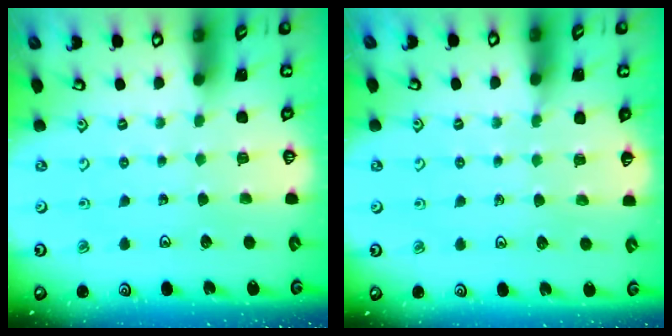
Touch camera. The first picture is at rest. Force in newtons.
{"total": 4.2, "press": 4.1, "slide": 0.5}